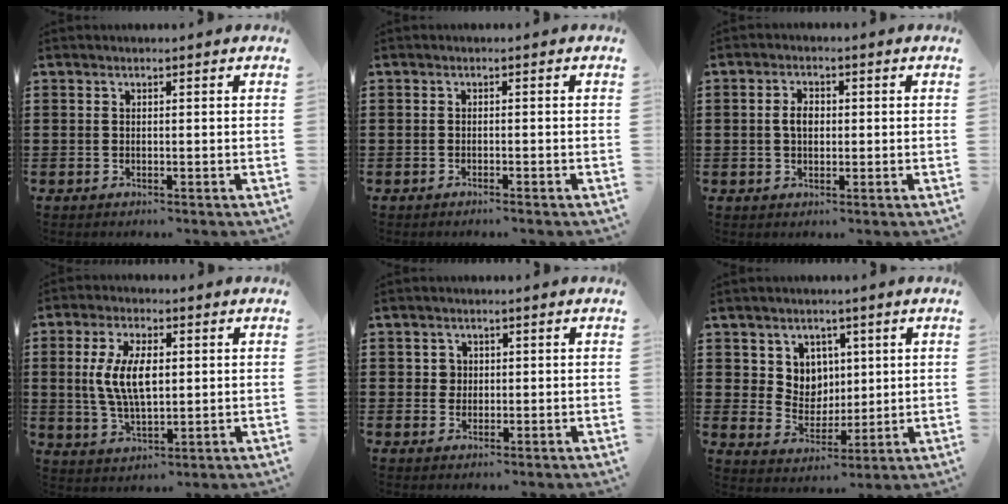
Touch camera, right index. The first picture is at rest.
{"total": 0.8, "force": [-0.7, -0.3, 0.2], "torque": [-0.004, -0.004, -0.014]}
{"total": 2.9, "force": [0.1, 1.7, 2.3], "torque": [-0.046, 0.008, -0.001]}
{"total": 8.2, "force": [0.8, 3.7, 7.3], "torque": [-0.153, 0.008, 0.011]}
{"total": 1.6, "force": [0.3, 1.5, 0.5], "torque": [-0.016, 0.009, 0.005]}
{"total": 5.7, "force": [2.8, 5.0, 0.5], "torque": [-0.034, -0.003, 0.050]}